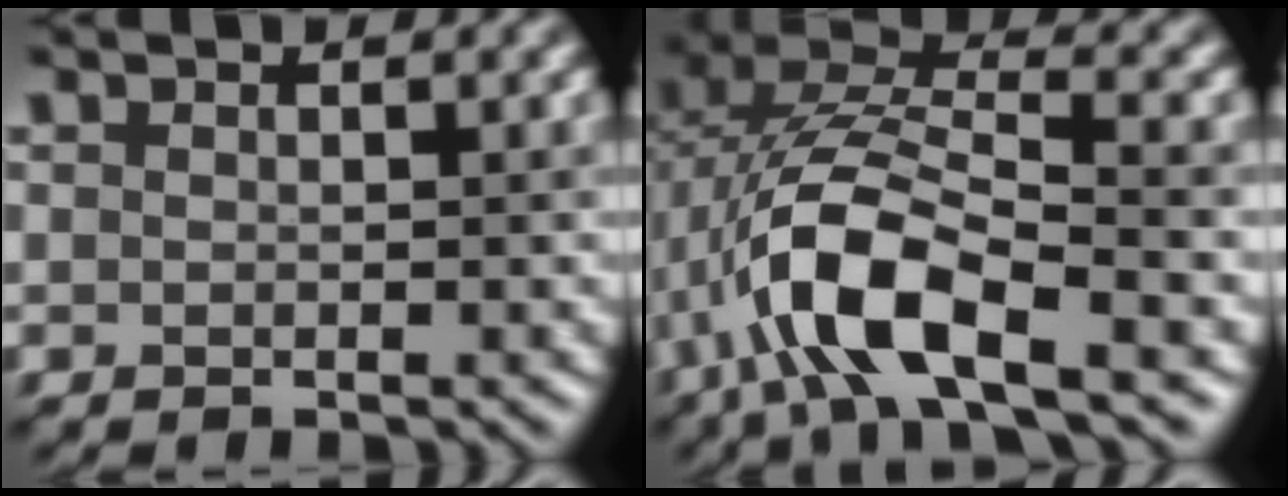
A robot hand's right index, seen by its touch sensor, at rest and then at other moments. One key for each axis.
{"total": 9.5, "fx": -3.8, "fy": 3.7, "fz": 7.9, "tx": -0.163, "ty": 0.006, "tz": -0.075}